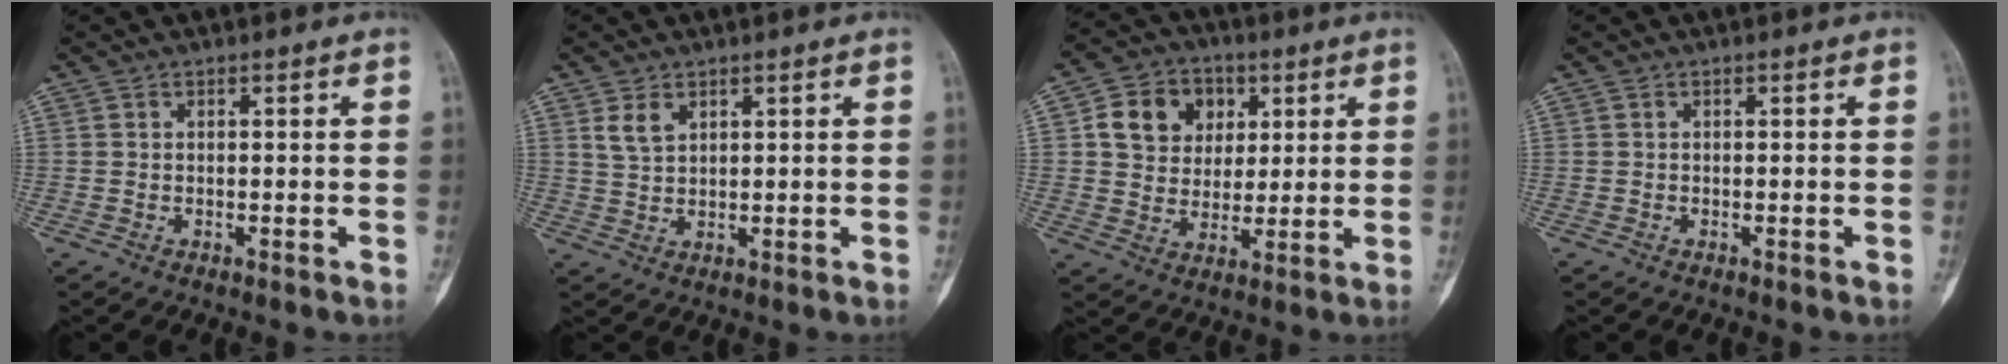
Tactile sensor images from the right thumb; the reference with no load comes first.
{"total": 3.3, "force": [1.8, 1.9, 1.9], "torque": [-0.033, -0.007, 0.044]}
{"total": 10.8, "force": [3.7, 8.9, 5.0], "torque": [-0.041, -0.007, 0.064]}
{"total": 0.0}